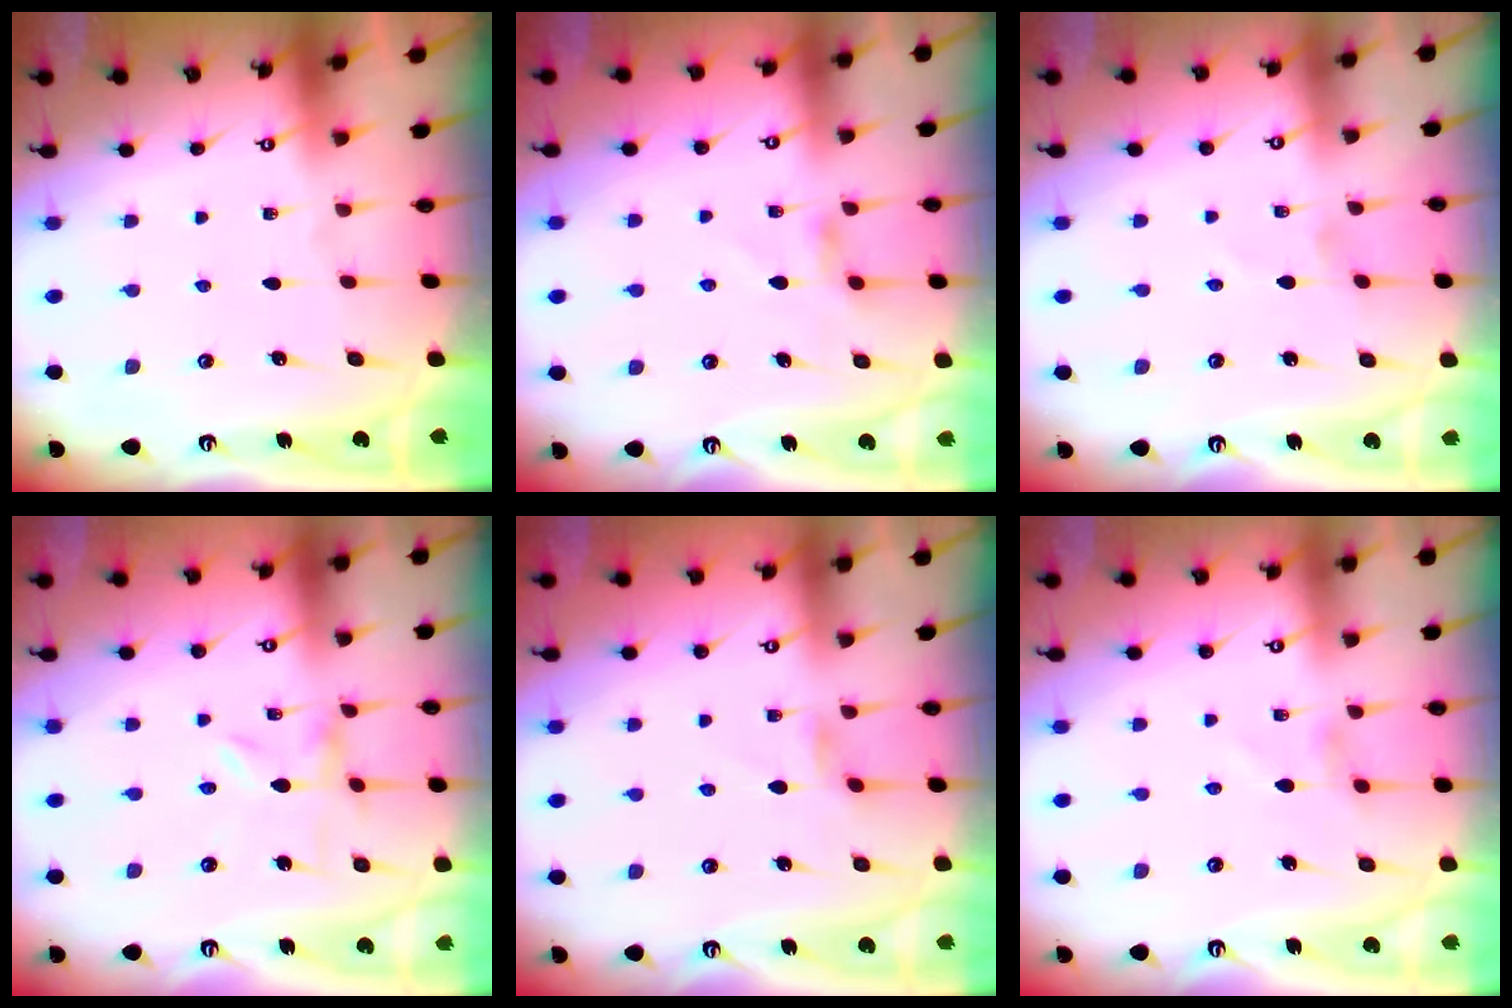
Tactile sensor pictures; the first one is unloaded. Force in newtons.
{"total": 4.2, "press": 4.2, "slide": 0.4}
{"total": 0.0}
{"total": 0.0}
{"total": 1.7, "press": 1.7, "slide": 0.3}
{"total": 2.3, "press": 2.3, "slide": 0.3}